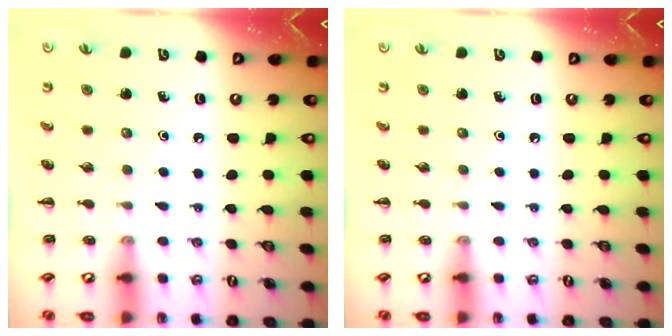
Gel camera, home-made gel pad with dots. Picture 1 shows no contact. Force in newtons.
{"total": 0.0}